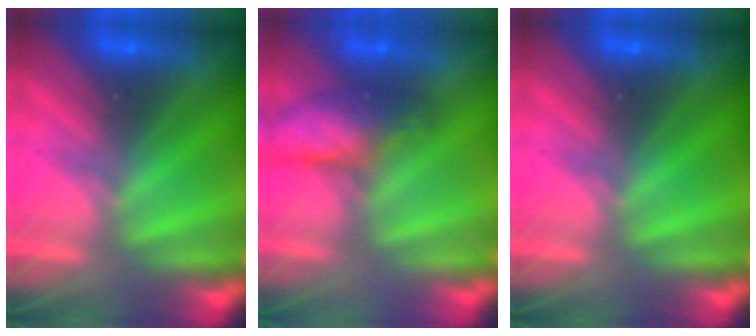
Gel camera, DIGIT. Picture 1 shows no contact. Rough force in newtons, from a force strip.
{"total": 3.7}
{"total": 0.0}